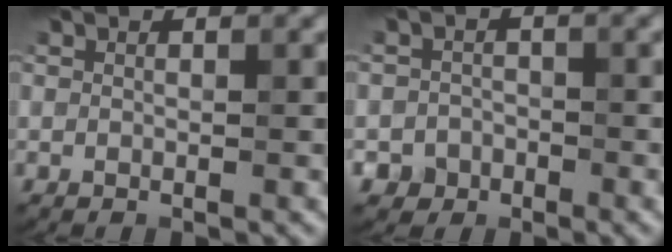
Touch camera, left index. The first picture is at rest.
{"total": 2.7, "force": [-1.6, 2.2, 0.1], "torque": [0.026, 0.005, -0.033]}